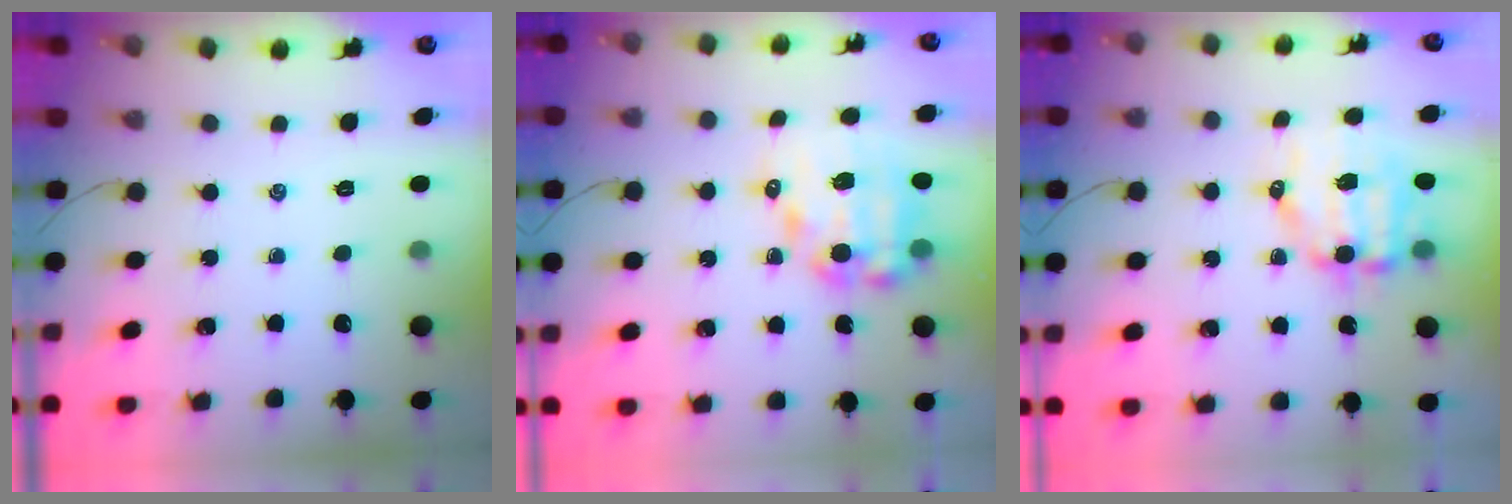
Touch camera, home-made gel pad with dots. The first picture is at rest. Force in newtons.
{"total": 11.5, "press": 11.2, "slide": 2.6}
{"total": 9.0, "press": 8.7, "slide": 2.0}